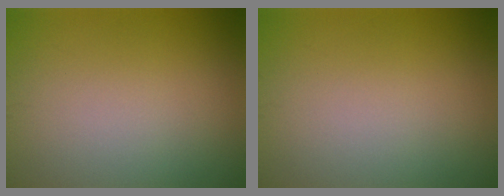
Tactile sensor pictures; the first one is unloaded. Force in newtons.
{"total": 0.0}